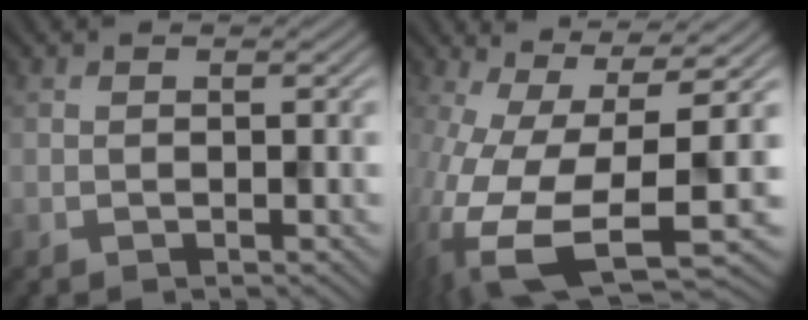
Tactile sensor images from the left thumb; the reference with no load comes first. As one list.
[{"total": 15.7, "force": [-3.1, 6.0, 14.2], "torque": [-0.305, -0.033, -0.037]}]